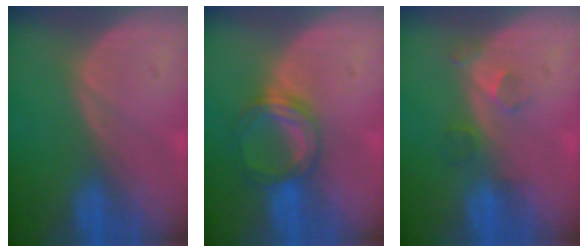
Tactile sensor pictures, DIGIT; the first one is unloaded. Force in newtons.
{"total": 5.2, "press": 4.9, "slide": 1.7}
{"total": 3.2, "press": 2.6, "slide": 1.8}